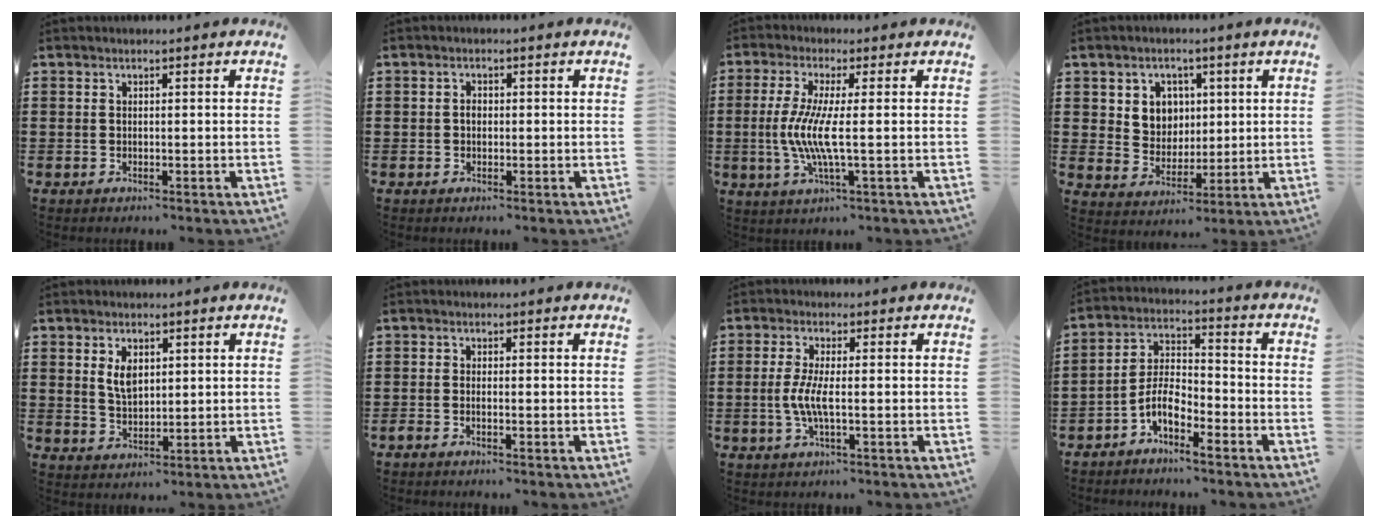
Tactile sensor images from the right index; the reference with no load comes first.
{"total": 1.3, "force": [-0.1, 0.9, 1.0], "torque": [-0.020, 0.003, -0.002]}
{"total": 7.0, "force": [-0.8, 0.4, 7.0], "torque": [-0.154, -0.018, -0.025]}
{"total": 5.4, "force": [1.8, 4.9, 1.5], "torque": [-0.046, 0.012, 0.029]}
{"total": 3.9, "force": [1.5, 2.2, 2.9], "torque": [-0.055, 0.005, 0.025]}
{"total": 0.8, "force": [-0.6, 0.0, 0.5], "torque": [-0.009, -0.003, -0.011]}
{"total": 4.7, "force": [-0.8, 0.8, 4.6], "torque": [-0.111, -0.010, -0.026]}
{"total": 6.2, "force": [-4.0, 2.3, 4.2], "torque": [-0.104, 0.000, -0.083]}